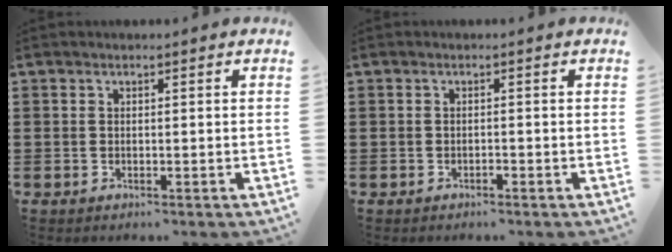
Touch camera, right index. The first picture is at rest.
{"total": 0.6, "force": [-0.5, 0.1, 0.3], "torque": [-0.008, -0.002, -0.009]}